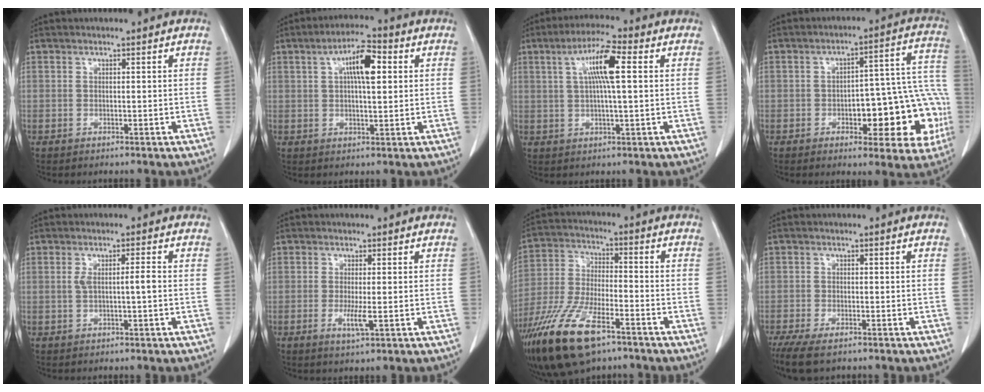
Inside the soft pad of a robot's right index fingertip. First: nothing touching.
{"total": 7.5, "force": [2.1, 1.9, 6.9], "torque": [-0.120, 0.016, 0.034]}
{"total": 8.0, "force": [2.0, 0.6, 7.7], "torque": [-0.144, 0.012, 0.033]}
{"total": 17.3, "force": [-4.4, 6.6, 15.4], "torque": [-0.139, 0.050, -0.040]}
{"total": 2.9, "force": [-0.1, 0.2, 2.9], "torque": [-0.055, 0.006, 0.000]}
{"total": 2.9, "force": [-0.8, 0.3, 2.8], "torque": [-0.054, -0.006, -0.011]}
{"total": 15.9, "force": [-10.1, 5.0, 11.2], "torque": [-0.244, -0.025, -0.186]}
{"total": 7.5, "force": [-5.7, 2.3, 4.4], "torque": [-0.076, -0.016, -0.092]}